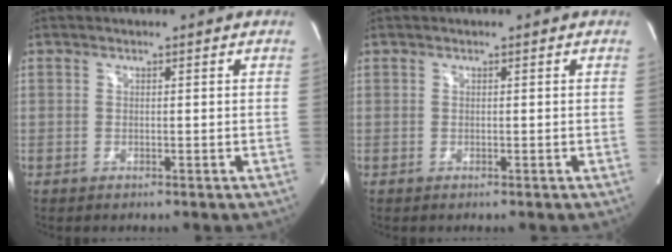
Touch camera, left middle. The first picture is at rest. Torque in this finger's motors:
{"motor_torque": [0.16, -0.29, 0.15, 0.09]}